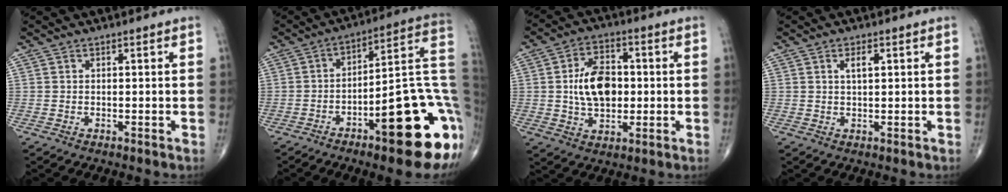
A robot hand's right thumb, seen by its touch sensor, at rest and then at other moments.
{"total": 22.8, "force": [-7.4, 6.1, 20.7], "torque": [-0.216, 0.036, -0.098]}
{"total": 11.3, "force": [0.3, 7.1, 8.8], "torque": [-0.130, 0.007, 0.005]}
{"total": 2.4, "force": [0.9, 0.9, 2.0], "torque": [-0.030, -0.001, 0.015]}